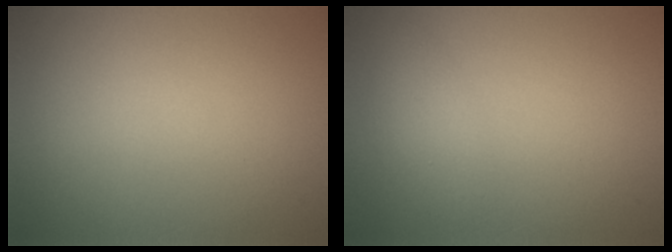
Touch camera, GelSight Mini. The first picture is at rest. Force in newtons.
{"total": 1.5, "press": 1.5, "slide": 0.1}